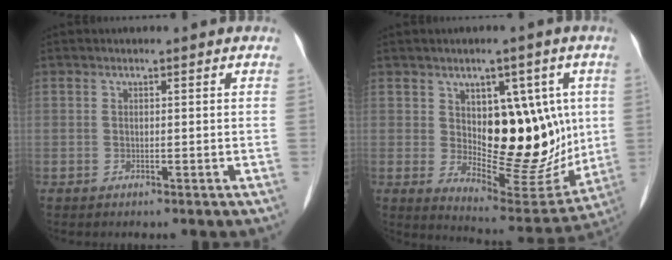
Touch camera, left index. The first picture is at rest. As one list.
[{"total": 14.9, "force": [2.1, 7.3, 12.8], "torque": [-0.164, 0.003, 0.053]}]